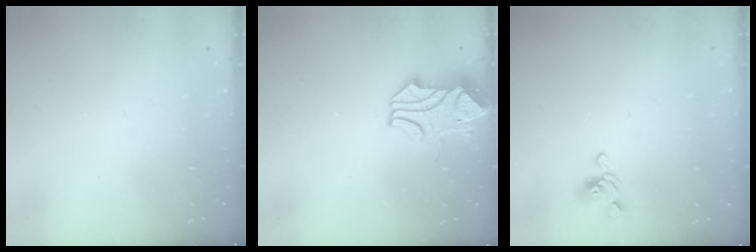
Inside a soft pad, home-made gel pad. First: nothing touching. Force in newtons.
{"total": 2.0, "press": 1.9, "slide": 0.6}
{"total": 3.5, "press": 3.4, "slide": 0.7}